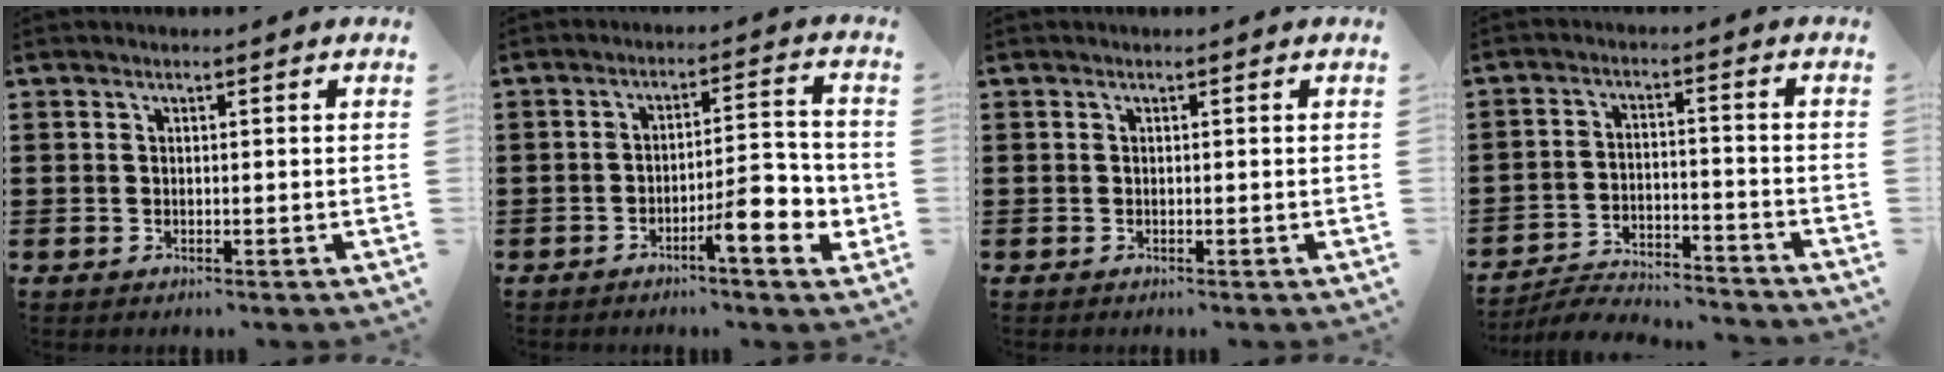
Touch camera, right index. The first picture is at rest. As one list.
[{"total": 7.5, "force": [-3.4, 1.9, 6.4], "torque": [-0.086, -0.005, -0.060]}, {"total": 0.0}, {"total": 4.9, "force": [-4.9, 0.5, 0.6], "torque": [-0.021, 0.004, -0.102]}]